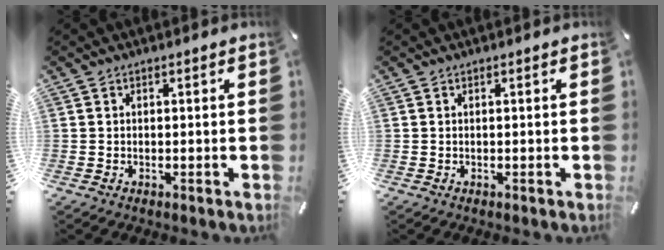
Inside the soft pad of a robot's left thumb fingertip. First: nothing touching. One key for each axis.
{"total": 0.0}